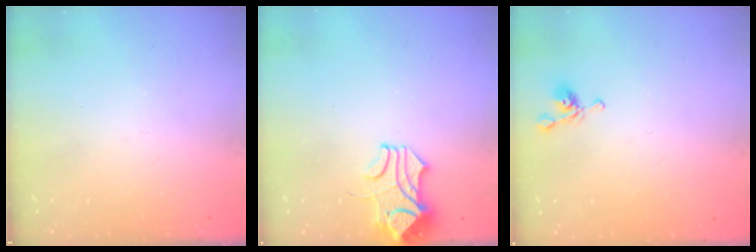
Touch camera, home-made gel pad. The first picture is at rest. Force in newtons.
{"total": 1.9, "press": 1.8, "slide": 0.7}
{"total": 4.9, "press": 4.8, "slide": 0.3}